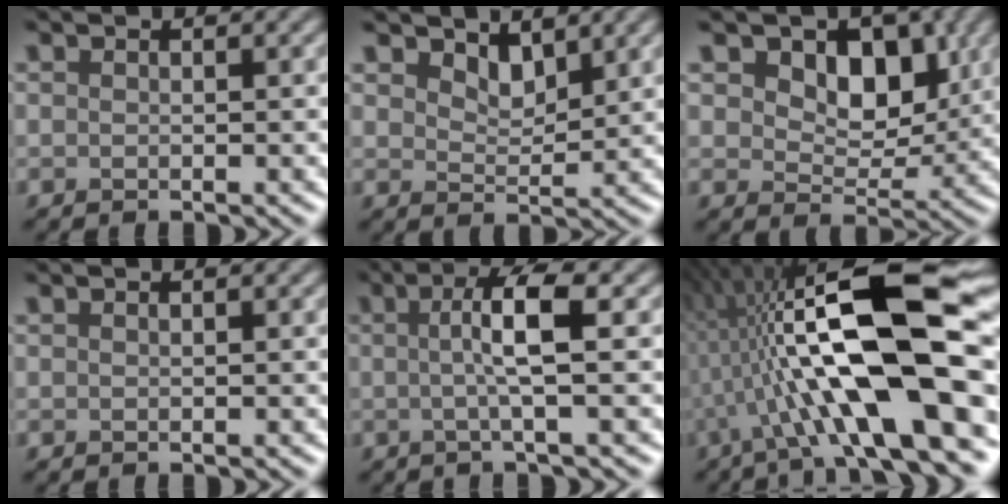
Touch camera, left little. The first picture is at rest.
{"total": 2.3, "force": [1.9, 1.0, 0.9], "torque": [-0.026, -0.011, 0.024]}
{"total": 6.1, "force": [2.3, 3.9, 4.1], "torque": [-0.065, -0.013, 0.019]}
{"total": 0.0}
{"total": 4.0, "force": [0.0, 0.4, 4.0], "torque": [-0.073, 0.003, -0.006]}
{"total": 16.5, "force": [0.1, 4.5, 15.8], "torque": [-0.269, 0.030, -0.009]}